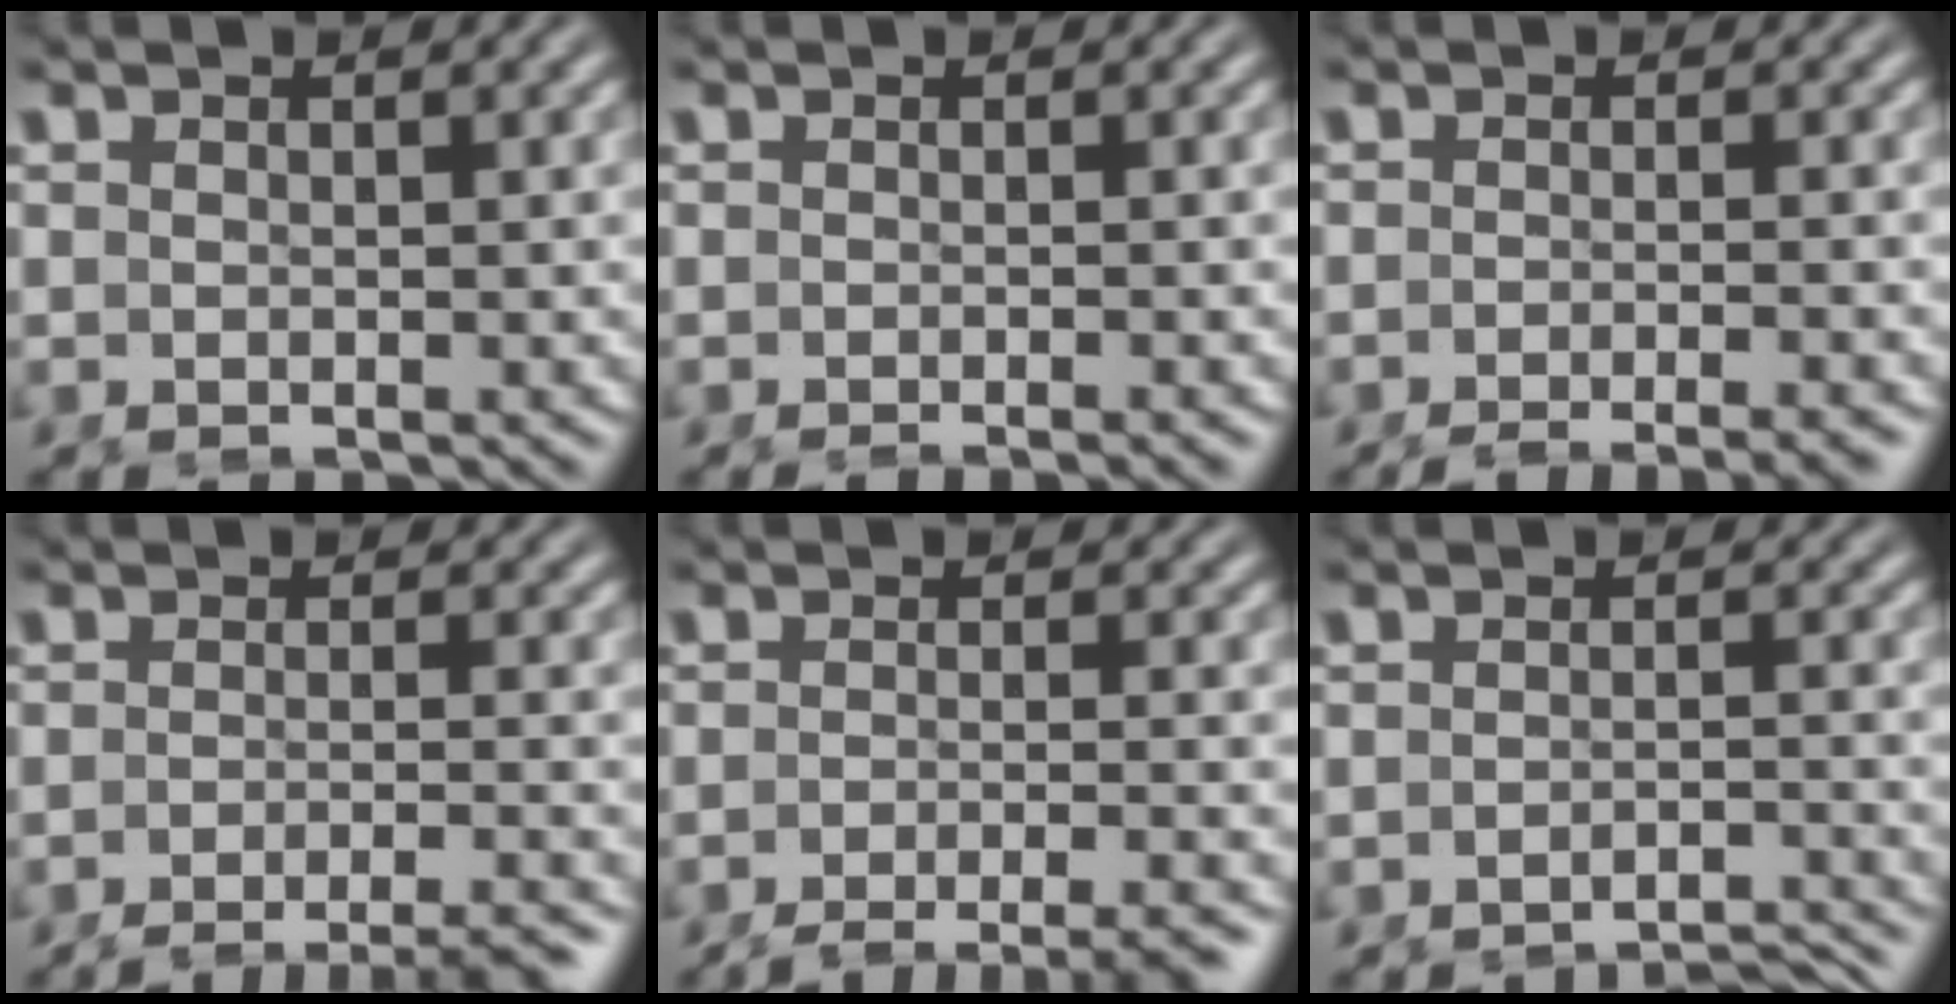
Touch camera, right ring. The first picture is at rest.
{"total": 1.9, "force": [-1.8, -0.2, 0.7], "torque": [-0.002, -0.002, -0.025]}
{"total": 6.0, "force": [-5.6, 0.7, 2.0], "torque": [-0.019, -0.011, -0.084]}
{"total": 8.2, "force": [-7.5, 1.3, 3.2], "torque": [-0.028, -0.017, -0.107]}
{"total": 9.1, "force": [-8.2, 1.7, 3.4], "torque": [-0.035, -0.020, -0.118]}
{"total": 5.1, "force": [-5.1, 0.0, 0.6], "torque": [-0.002, -0.018, -0.077]}